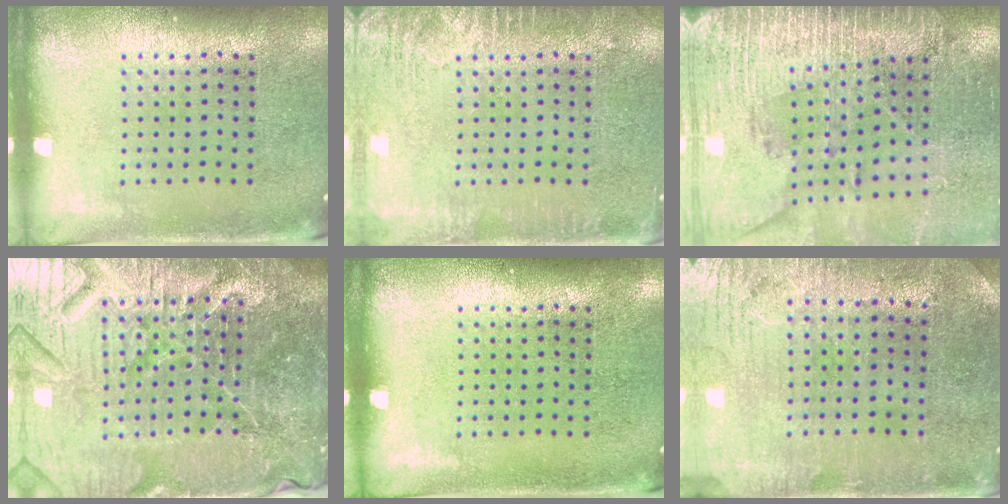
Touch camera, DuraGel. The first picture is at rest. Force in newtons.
{"total": 2.7, "press": 2.7, "slide": 0.4}
{"total": 3.0, "press": 3.0, "slide": 0.2}
{"total": 7.1, "press": 6.3, "slide": 3.3}
{"total": 0.0}
{"total": 0.7, "press": 0.5, "slide": 0.5}